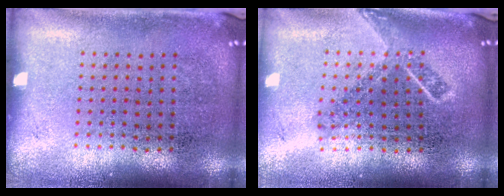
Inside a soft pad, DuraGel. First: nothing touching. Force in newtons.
{"total": 1.9, "press": 1.4, "slide": 1.3}